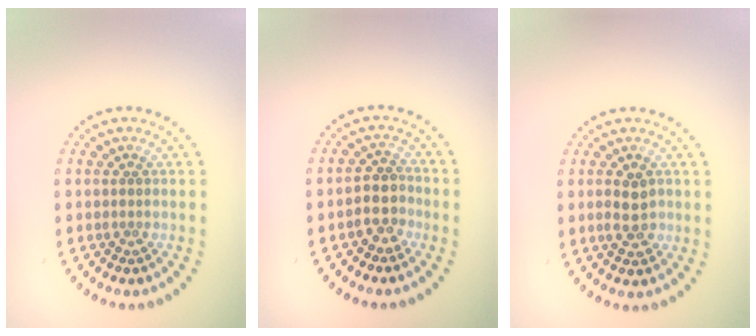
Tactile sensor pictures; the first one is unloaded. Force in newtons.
{"total": 2.6, "press": 2.3, "slide": 1.3}
{"total": 2.5, "press": 2.5, "slide": 0.2}